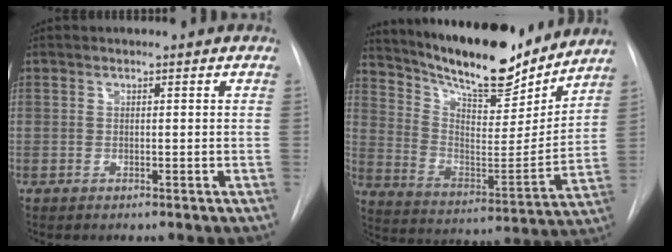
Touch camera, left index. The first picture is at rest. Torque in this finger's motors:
{"motor_torque": [0.45, -0.51, 0.72, 0.16]}